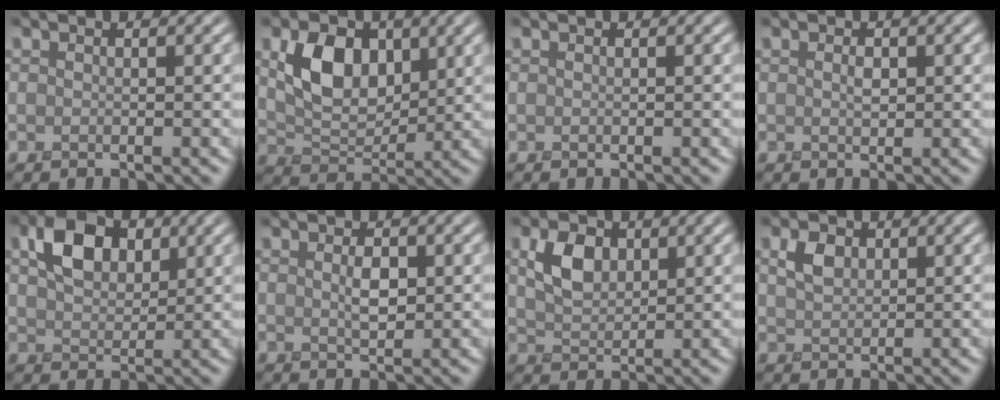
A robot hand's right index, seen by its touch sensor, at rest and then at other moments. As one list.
[{"total": 5.5, "force": [1.6, 3.6, 3.8], "torque": [-0.078, -0.006, 0.031]}, {"total": 0.0}, {"total": 0.8, "force": [0.1, 0.4, 0.7], "torque": [-0.017, -0.002, 0.003]}, {"total": 4.6, "force": [1.7, 3.1, 3.0], "torque": [-0.064, 0.006, 0.028]}, {"total": 1.7, "force": [0.2, 0.8, 1.4], "torque": [-0.033, -0.003, 0.005]}, {"total": 3.4, "force": [1.1, 2.3, 2.3], "torque": [-0.051, 0.002, 0.020]}, {"total": 1.9, "force": [0.7, 1.3, 1.2], "torque": [-0.030, 0.002, 0.014]}]